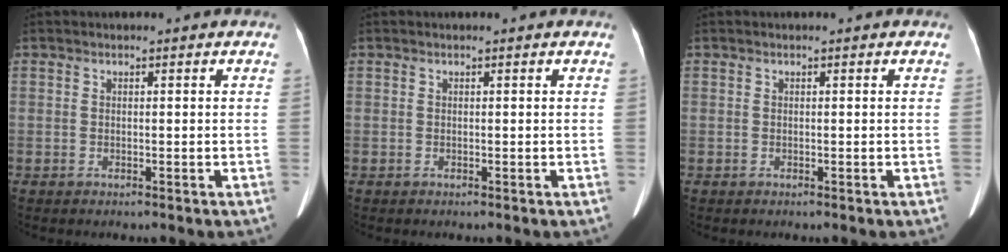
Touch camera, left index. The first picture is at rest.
{"total": 0.0}
{"total": 0.0}